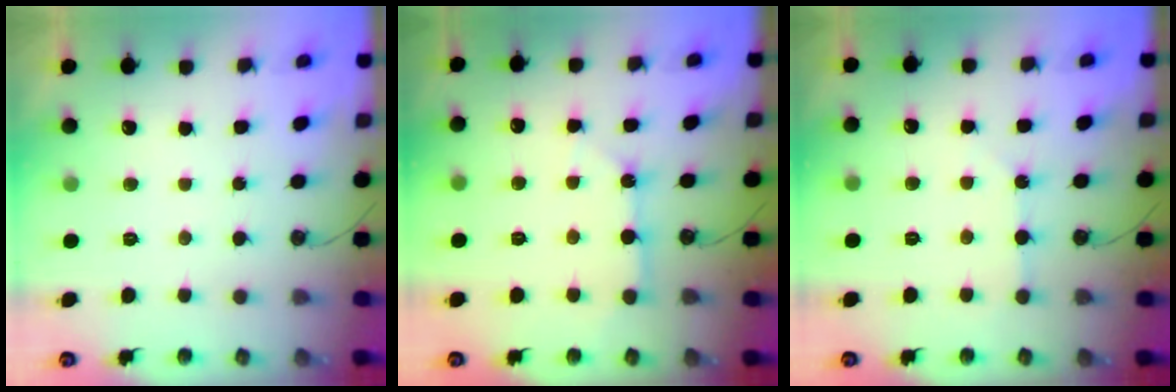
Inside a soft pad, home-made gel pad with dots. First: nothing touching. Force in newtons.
{"total": 4.4, "press": 4.4, "slide": 0.5}
{"total": 4.1, "press": 4.1, "slide": 0.6}